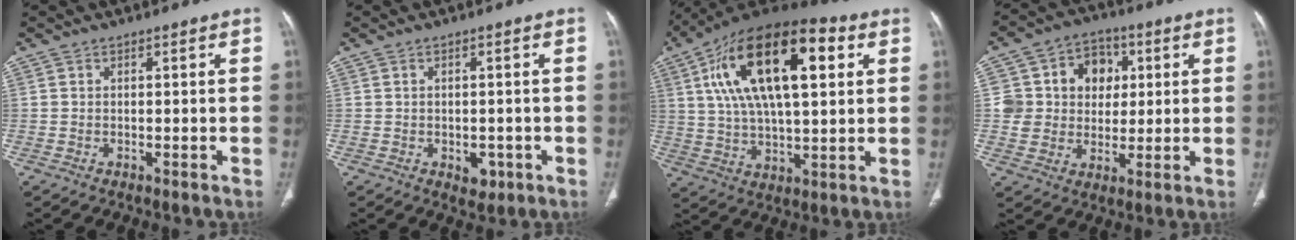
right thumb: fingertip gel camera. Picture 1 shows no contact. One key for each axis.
{"total": 3.0, "fx": -1.1, "fy": 2.1, "fz": 1.8, "tx": -0.009, "ty": 0.002, "tz": -0.008}
{"total": 25.0, "fx": 7.8, "fy": 11.1, "fz": 21.0, "tx": -0.356, "ty": 0.008, "tz": 0.124}
{"total": 12.7, "fx": 2.5, "fy": 11.4, "fz": 5.0, "tx": -0.028, "ty": 0.012, "tz": 0.044}